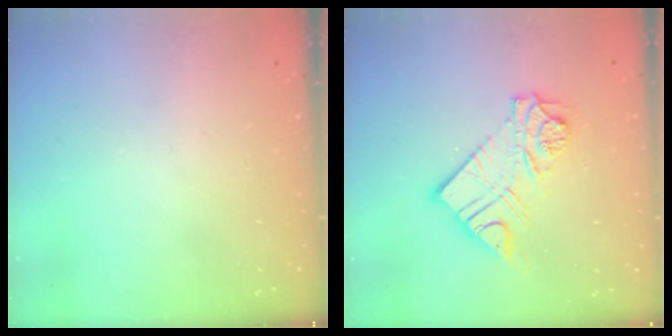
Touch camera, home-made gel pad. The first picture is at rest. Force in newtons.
{"total": 14.2, "press": 14.1, "slide": 1.6}